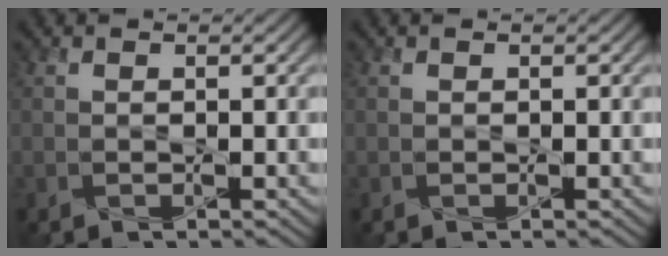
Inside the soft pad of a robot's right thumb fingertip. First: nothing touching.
{"total": 0.0}